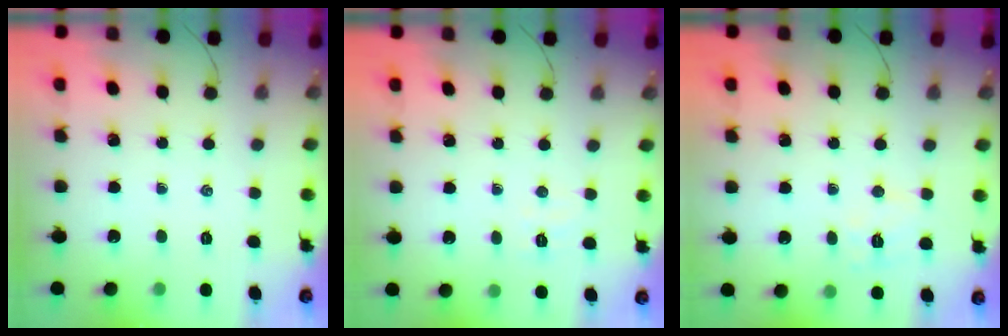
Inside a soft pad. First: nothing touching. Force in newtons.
{"total": 4.2, "press": 4.0, "slide": 1.0}
{"total": 6.4, "press": 6.4, "slide": 1.0}